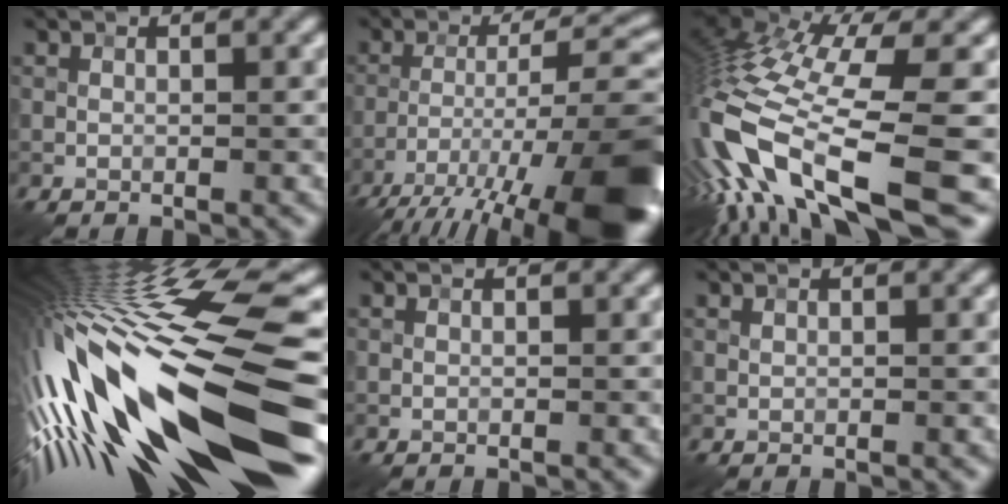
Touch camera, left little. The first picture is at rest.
{"total": 17.0, "force": [-9.9, 5.2, 12.8], "torque": [-0.209, -0.009, -0.149]}
{"total": 16.2, "force": [-6.8, 5.0, 13.9], "torque": [-0.296, -0.029, -0.112]}
{"total": 19.8, "force": [-3.1, 5.3, 18.8], "torque": [-0.343, -0.041, -0.045]}
{"total": 0.0}
{"total": 0.0}